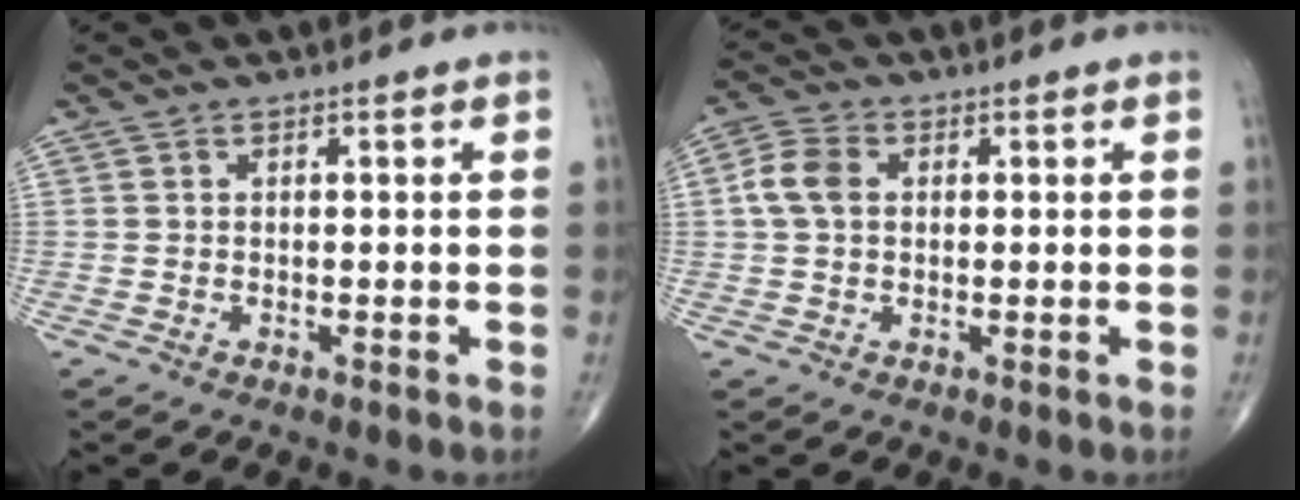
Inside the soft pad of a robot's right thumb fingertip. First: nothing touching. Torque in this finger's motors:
{"motor_torque": [-0.12, 0.27, 0.74, 0.31, 0.14]}